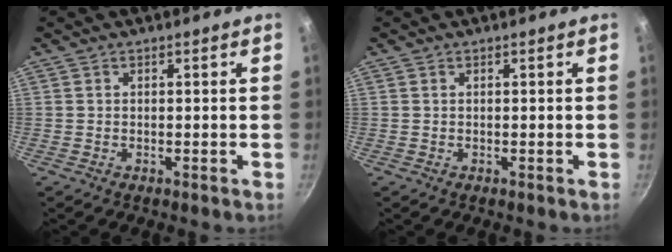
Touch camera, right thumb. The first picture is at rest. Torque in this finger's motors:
{"motor_torque": [-0.11, 0.27, 0.23, 0.00, 0.03]}